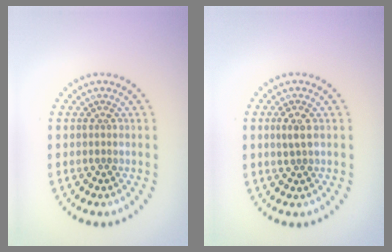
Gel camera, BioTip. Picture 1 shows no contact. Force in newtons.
{"total": 1.6, "press": 1.5, "slide": 0.7}